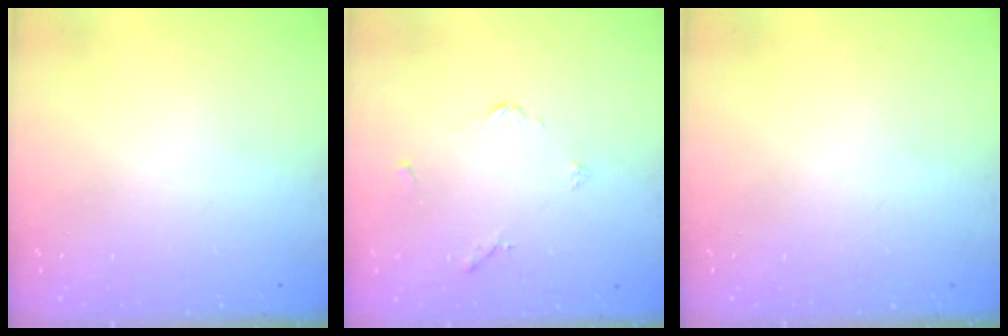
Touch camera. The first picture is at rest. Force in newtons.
{"total": 3.3, "press": 3.2, "slide": 0.5}
{"total": 0.0}